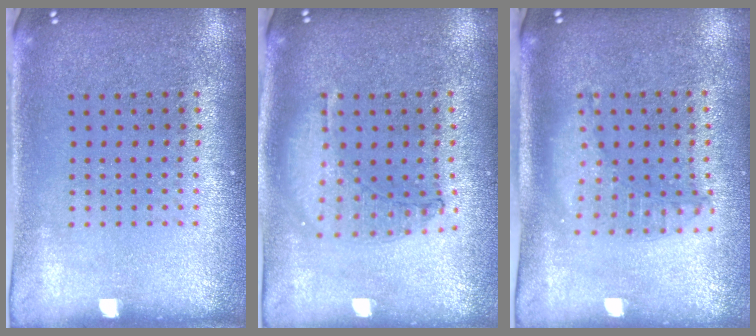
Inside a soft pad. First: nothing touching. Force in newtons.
{"total": 0.9, "press": 0.9, "slide": 0.2}
{"total": 1.3, "press": 1.3, "slide": 0.2}